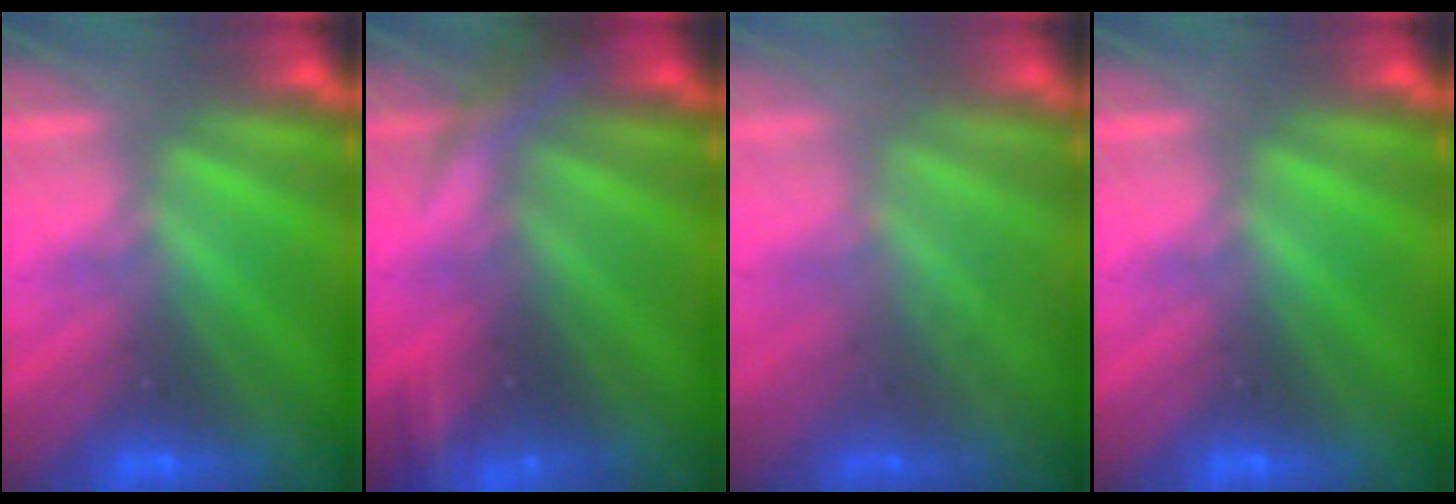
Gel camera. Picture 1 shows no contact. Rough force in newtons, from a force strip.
{"total": 7.7}
{"total": 2.2}
{"total": 0.0}